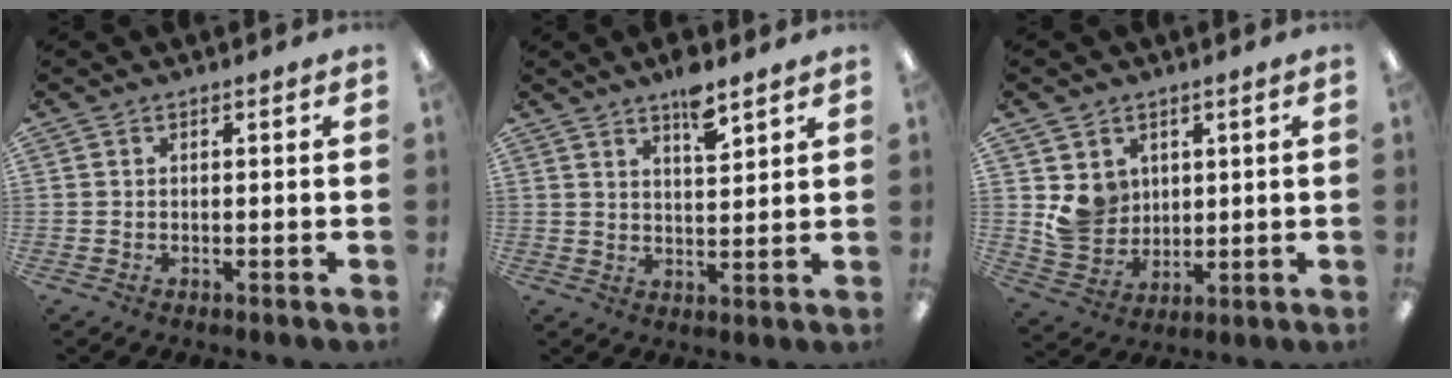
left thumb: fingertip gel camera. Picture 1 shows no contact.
{"total": 6.6, "force": [5.1, 1.9, 3.7], "torque": [-0.054, -0.033, 0.084]}
{"total": 7.8, "force": [3.1, 7.0, 1.7], "torque": [-0.035, -0.006, 0.067]}